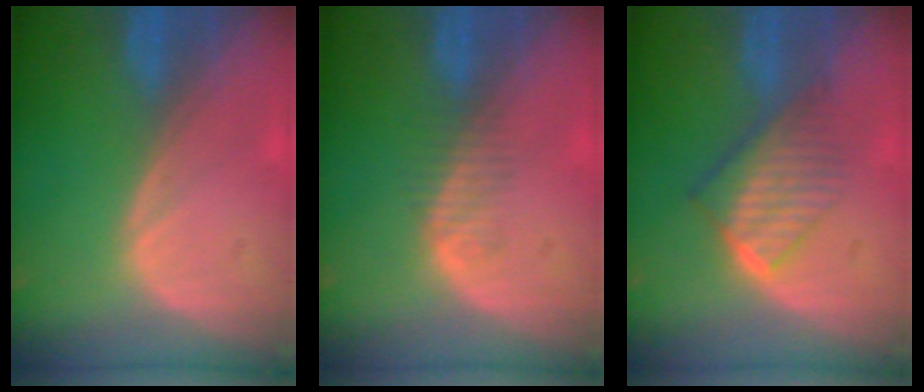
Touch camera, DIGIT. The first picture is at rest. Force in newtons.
{"total": 2.2, "press": 2.0, "slide": 0.9}
{"total": 6.7, "press": 6.1, "slide": 2.9}